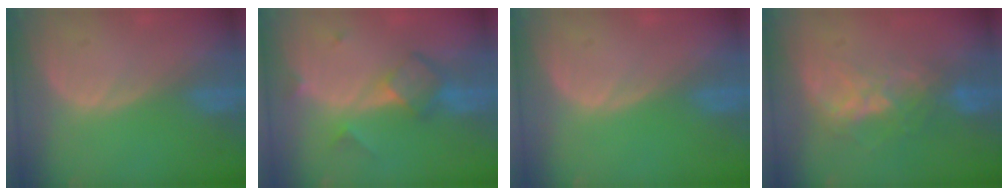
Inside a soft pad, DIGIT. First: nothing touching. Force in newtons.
{"total": 5.8, "press": 5.2, "slide": 2.5}
{"total": 0.0}
{"total": 6.7, "press": 5.9, "slide": 3.2}